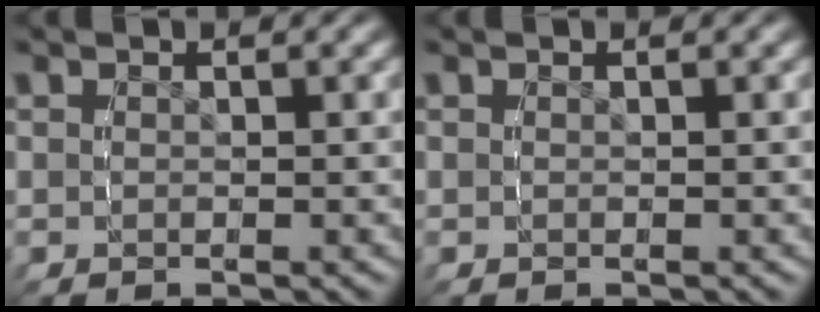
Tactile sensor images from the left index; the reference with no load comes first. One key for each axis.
{"total": 0.0}